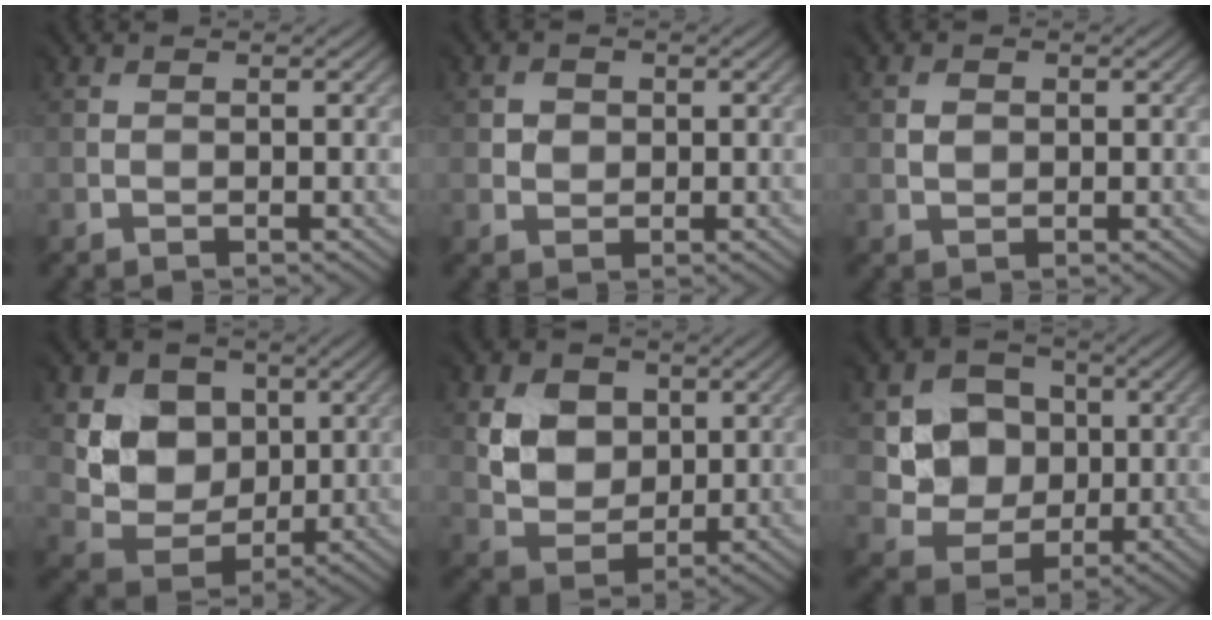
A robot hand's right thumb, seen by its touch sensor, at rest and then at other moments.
{"total": 1.9, "force": [0.8, 1.7, -0.3], "torque": [0.006, -0.002, 0.013]}
{"total": 1.2, "force": [0.5, 1.1, -0.3], "torque": [0.005, -0.001, 0.009]}
{"total": 7.7, "force": [2.6, 6.7, 2.8], "torque": [-0.070, -0.010, 0.039]}
{"total": 5.9, "force": [2.1, 5.1, 2.1], "torque": [-0.060, -0.003, 0.033]}
{"total": 6.6, "force": [1.2, 6.2, 1.9], "torque": [-0.045, -0.003, 0.015]}